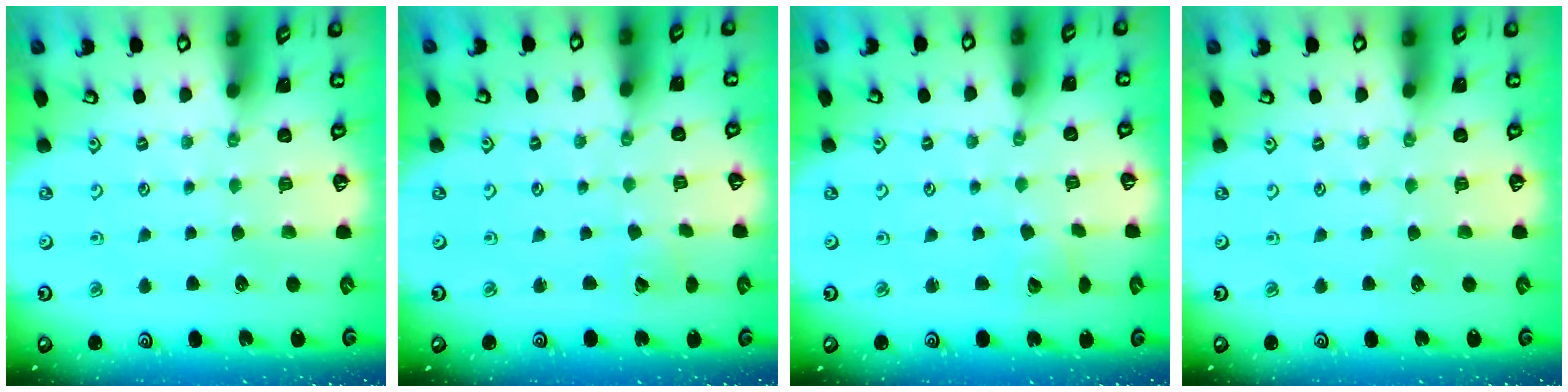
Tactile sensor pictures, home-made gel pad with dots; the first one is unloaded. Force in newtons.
{"total": 2.3, "press": 2.3, "slide": 0.3}
{"total": 3.2, "press": 3.2, "slide": 0.4}
{"total": 0.0}